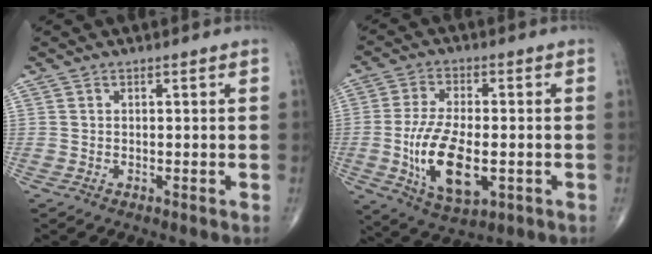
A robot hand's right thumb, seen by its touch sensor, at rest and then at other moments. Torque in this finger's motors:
{"motor_torque": [-0.23, 0.52, 1.01, 0.61, 0.38]}